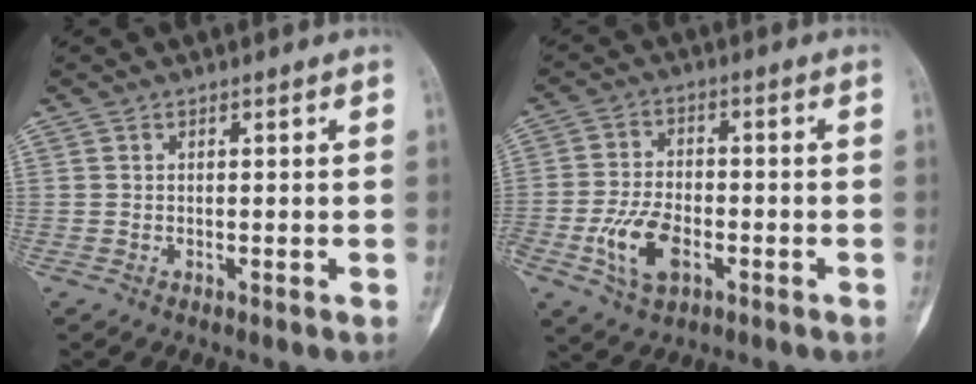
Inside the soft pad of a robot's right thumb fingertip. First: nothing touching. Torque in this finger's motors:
{"motor_torque": [1.85, 1.70, 1.29, -1.08, 0.40]}